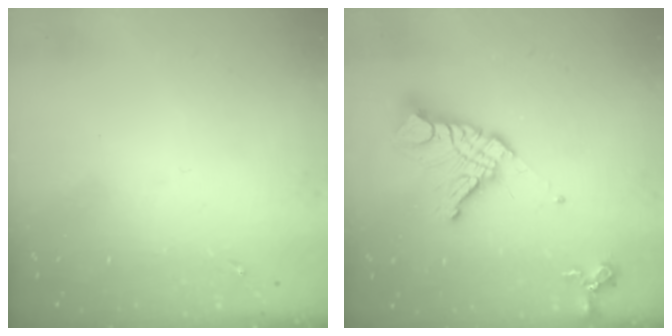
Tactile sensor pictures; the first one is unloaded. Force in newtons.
{"total": 16.4, "press": 16.3, "slide": 2.1}